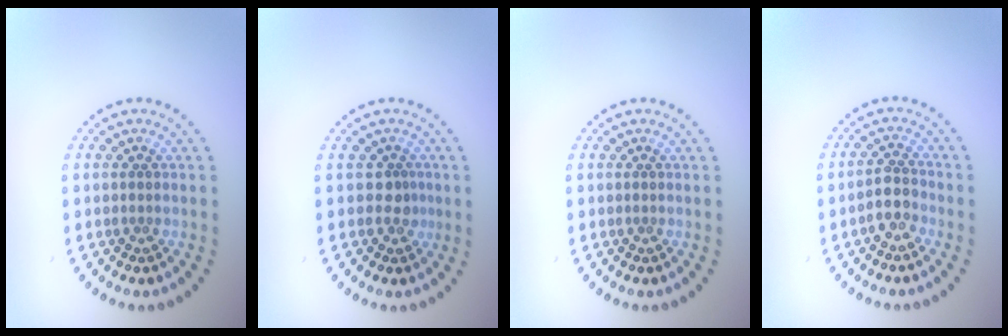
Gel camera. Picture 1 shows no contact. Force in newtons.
{"total": 1.7, "press": 1.3, "slide": 1.1}
{"total": 0.0}
{"total": 2.3, "press": 2.0, "slide": 1.1}